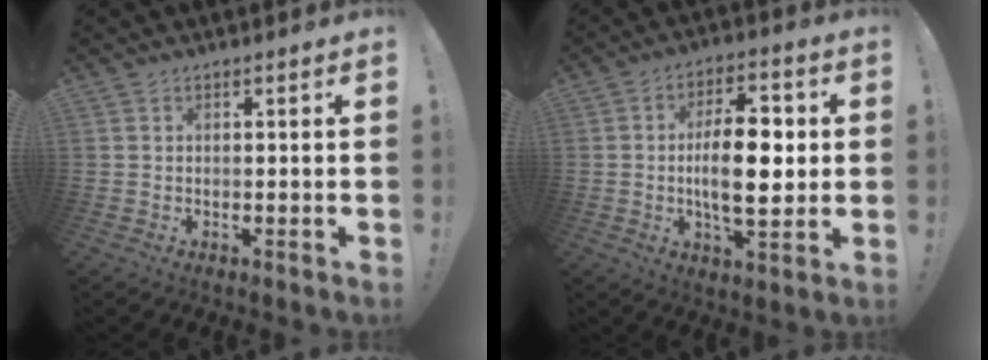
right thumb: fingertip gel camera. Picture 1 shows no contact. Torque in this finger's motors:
{"motor_torque": [1.41, 2.48, 1.00, -0.64, 0.08]}